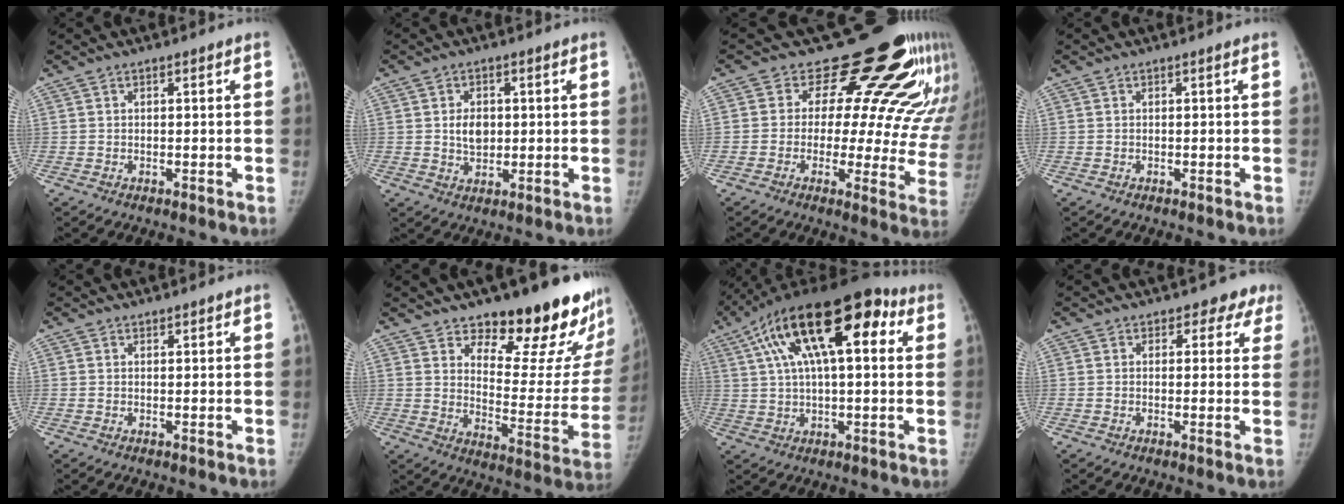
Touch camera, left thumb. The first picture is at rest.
{"total": 4.5, "force": [0.6, 3.3, 3.0], "torque": [-0.032, -0.004, 0.012]}
{"total": 22.6, "force": [15.2, 9.1, 14.0], "torque": [-0.145, -0.079, 0.176]}
{"total": 0.0}
{"total": 0.9, "force": [0.8, 0.4, 0.2], "torque": [0.001, -0.005, 0.010]}
{"total": 22.2, "force": [16.9, 7.5, 12.4], "torque": [-0.121, -0.132, 0.226]}
{"total": 23.5, "force": [8.6, 9.7, 19.6], "torque": [-0.320, 0.031, 0.136]}
{"total": 4.4, "force": [3.2, 2.9, 0.9], "torque": [0.029, -0.014, 0.021]}